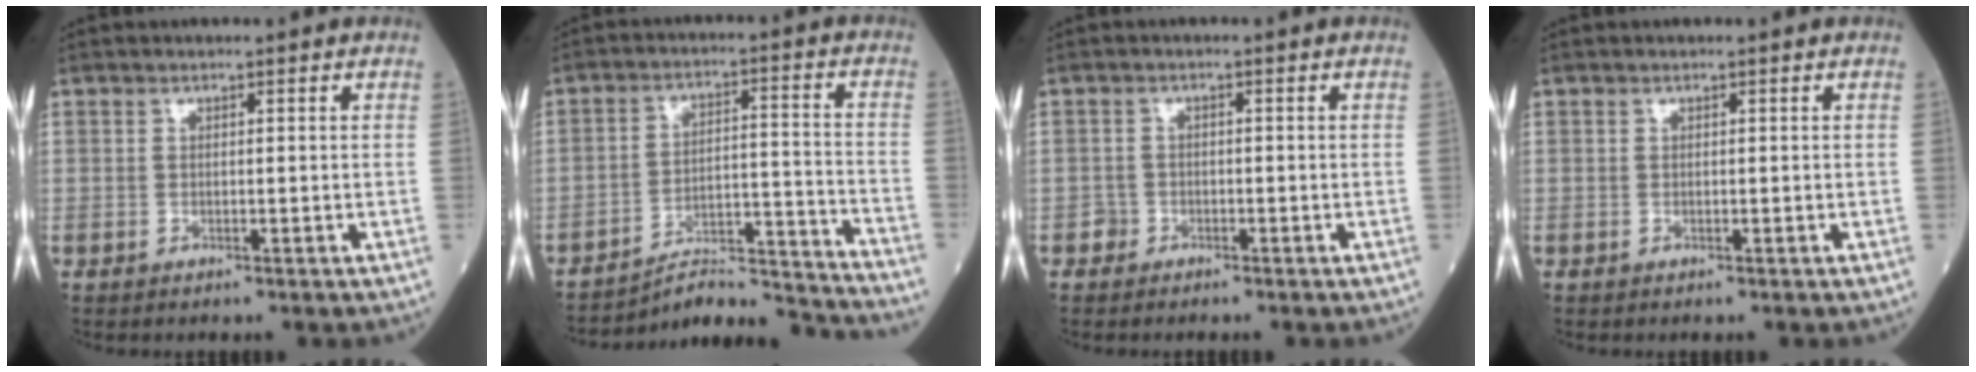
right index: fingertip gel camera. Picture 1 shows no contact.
{"total": 15.3, "force": [-15.1, -1.6, 2.3], "torque": [-0.025, 0.021, -0.227]}
{"total": 1.4, "force": [-1.0, 0.9, -0.1], "torque": [0.002, 0.006, -0.024]}
{"total": 0.0}